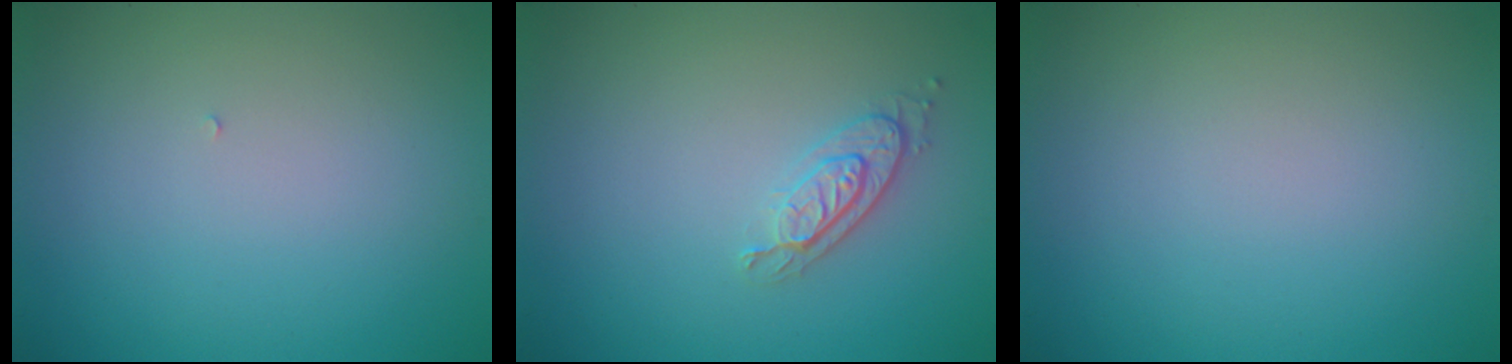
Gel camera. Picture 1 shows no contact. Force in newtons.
{"total": 2.1, "press": 1.9, "slide": 0.8}
{"total": 0.0}